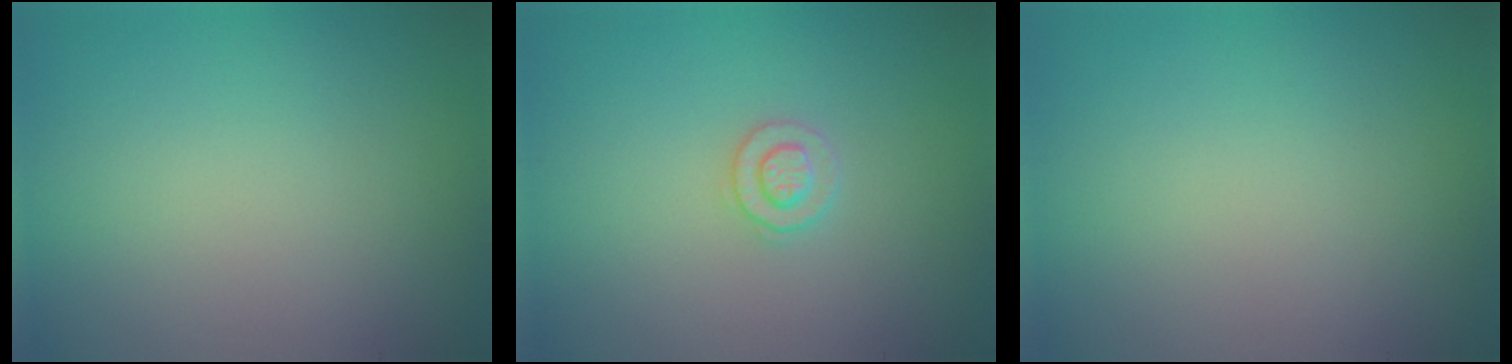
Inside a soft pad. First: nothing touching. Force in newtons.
{"total": 1.8, "press": 1.8, "slide": 0.4}
{"total": 0.0}